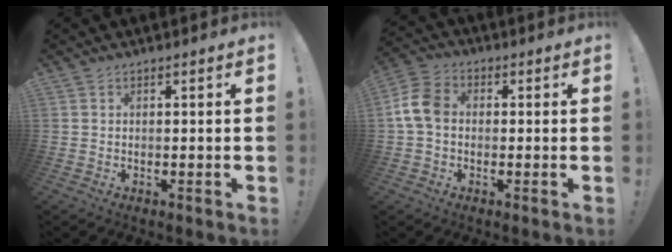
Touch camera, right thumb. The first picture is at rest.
{"total": 9.3, "force": [0.1, 6.6, 6.5], "torque": [-0.137, 0.013, 0.008]}